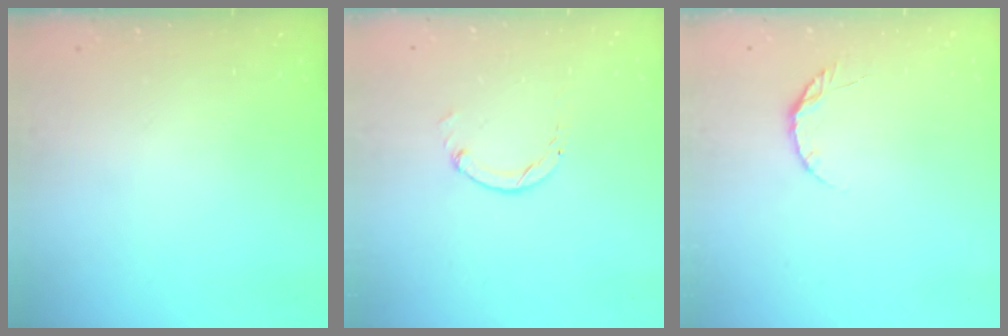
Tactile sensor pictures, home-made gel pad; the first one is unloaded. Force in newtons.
{"total": 0.0}
{"total": 5.1, "press": 5.0, "slide": 0.7}